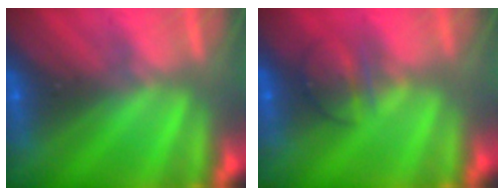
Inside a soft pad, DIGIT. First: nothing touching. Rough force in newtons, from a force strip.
{"total": 2.4}